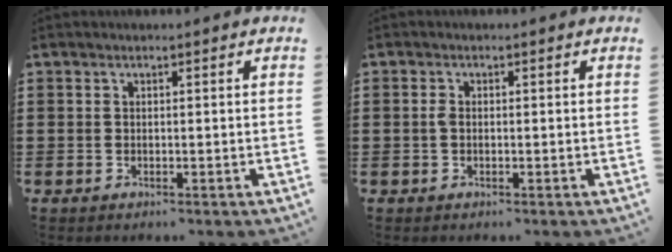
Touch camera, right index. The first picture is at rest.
{"total": 1.1, "force": [-0.1, 0.6, 0.9], "torque": [-0.027, -0.001, -0.006]}